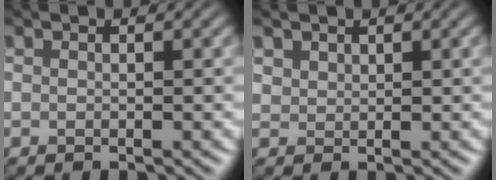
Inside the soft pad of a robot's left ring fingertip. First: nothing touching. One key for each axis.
{"total": 1.3, "fx": 0.9, "fy": 0.9, "fz": 0.1, "tx": -0.006, "ty": -0.001, "tz": 0.020}